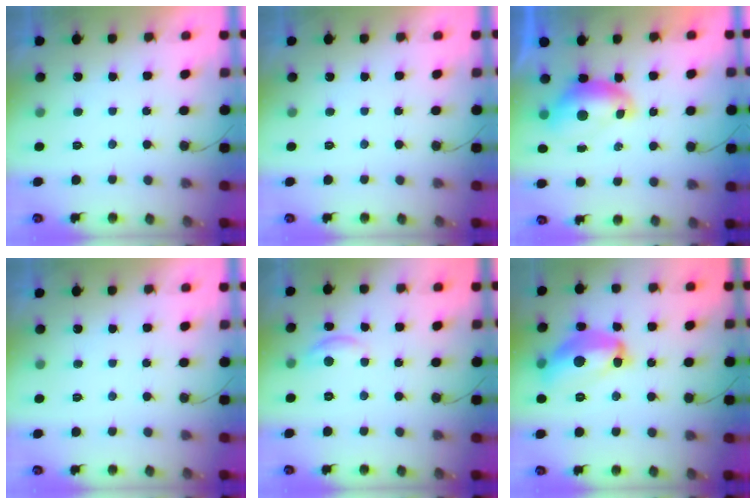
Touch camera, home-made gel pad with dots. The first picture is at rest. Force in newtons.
{"total": 0.0}
{"total": 7.9, "press": 7.8, "slide": 0.9}
{"total": 0.0}
{"total": 5.6, "press": 5.6, "slide": 0.4}
{"total": 15.0, "press": 14.9, "slide": 0.9}